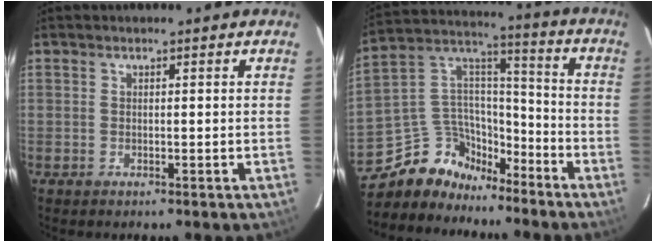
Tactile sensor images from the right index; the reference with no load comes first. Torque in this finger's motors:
{"motor_torque": [0.34, -0.44, -0.32, -0.14]}